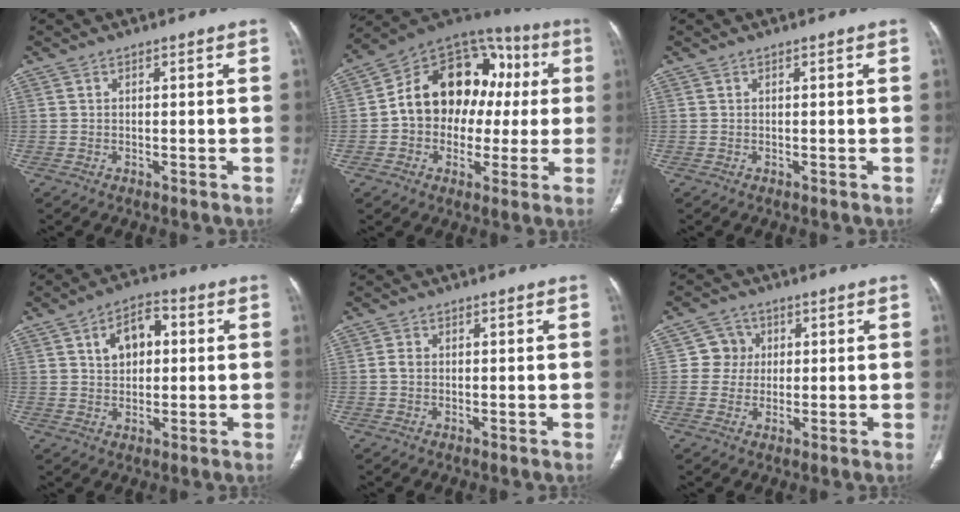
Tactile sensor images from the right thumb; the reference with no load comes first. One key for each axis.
{"total": 20.3, "fx": 1.3, "fy": 15.2, "fz": 13.5, "tx": -0.158, "ty": 0.056, "tz": 0.016}
{"total": 0.0}
{"total": 8.0, "fx": 1.9, "fy": 5.2, "fz": 5.8, "tx": -0.070, "ty": 0.011, "tz": 0.025}
{"total": 1.4, "fx": -0.1, "fy": 1.1, "fz": 0.9, "tx": -0.015, "ty": 0.002, "tz": -0.003}
{"total": 4.8, "fx": 0.7, "fy": 4.7, "fz": 0.7, "tx": 0.021, "ty": 0.007, "tz": 0.005}